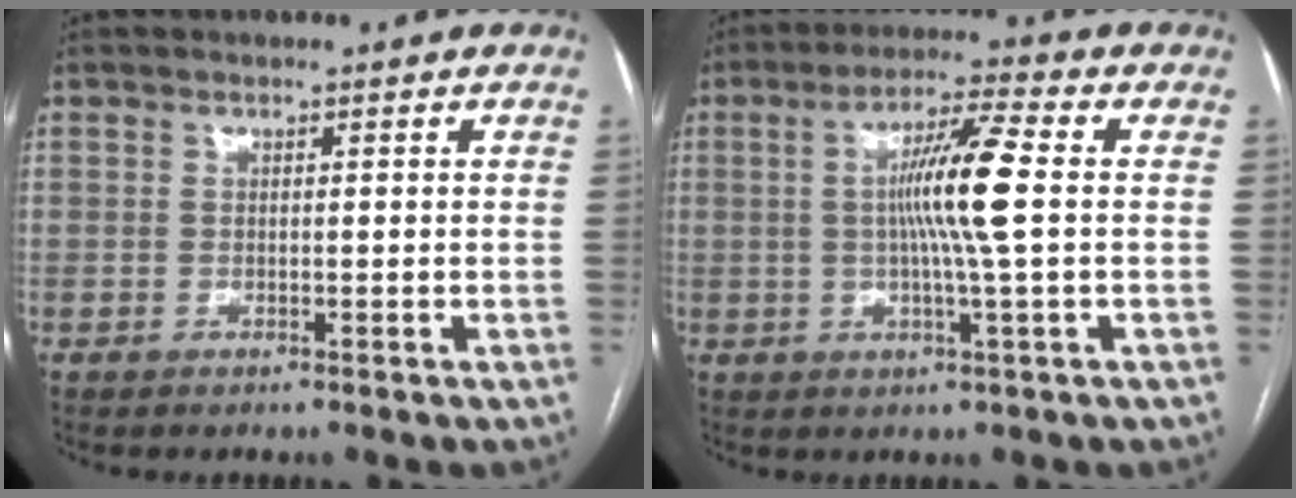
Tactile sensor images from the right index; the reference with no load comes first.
{"total": 9.7, "force": [0.5, -0.5, 9.7], "torque": [-0.176, 0.004, 0.004]}